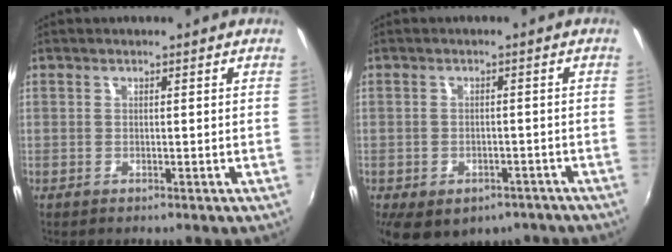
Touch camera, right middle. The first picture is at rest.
{"total": 12.5, "force": [-7.8, 7.3, 6.4], "torque": [-0.140, -0.024, -0.094]}